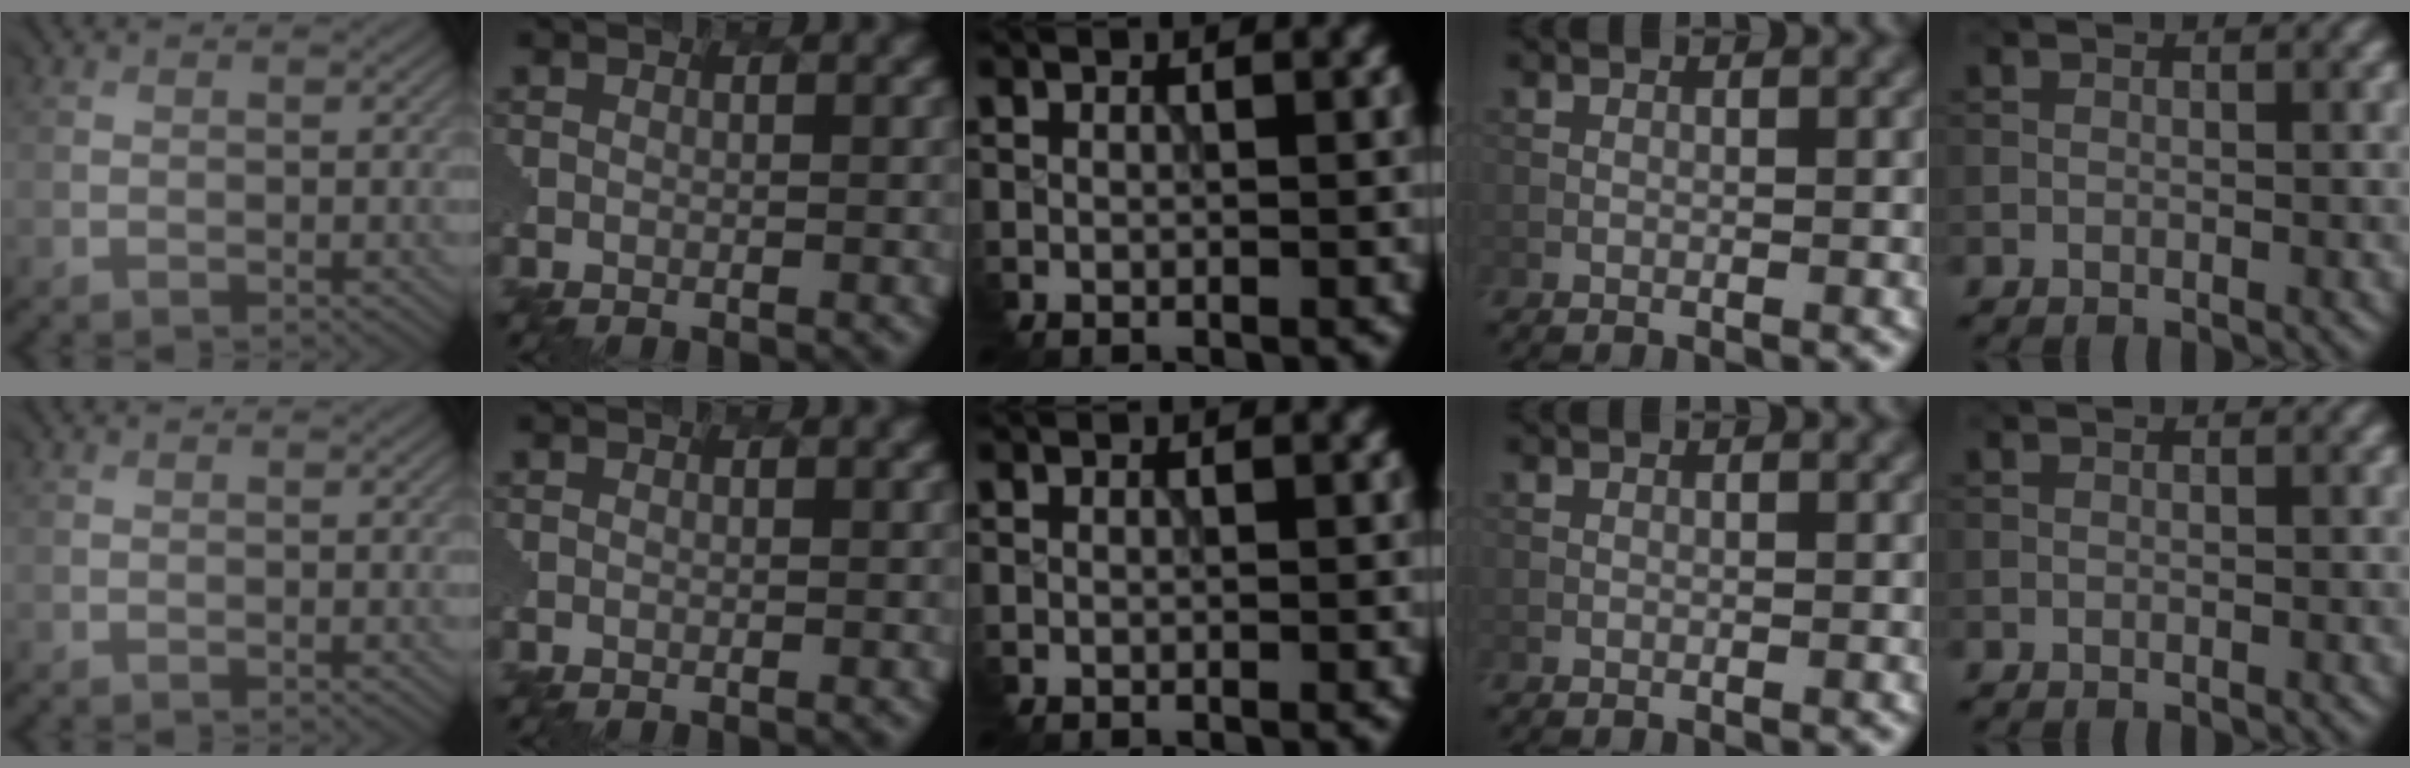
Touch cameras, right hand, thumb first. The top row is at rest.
{}